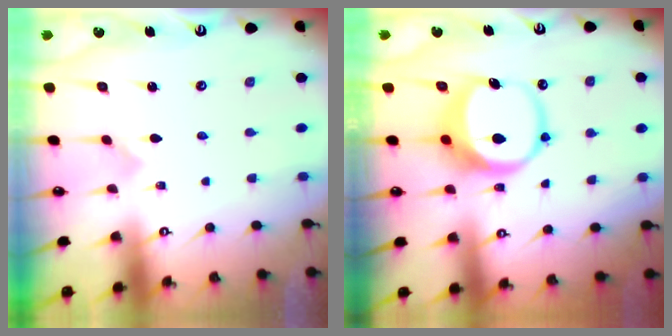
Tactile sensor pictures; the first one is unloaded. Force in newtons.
{"total": 10.2, "press": 10.1, "slide": 1.5}